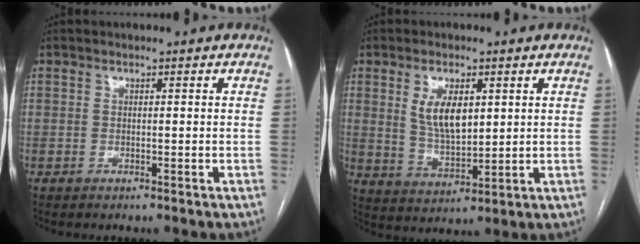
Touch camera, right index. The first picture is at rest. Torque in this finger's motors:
{"motor_torque": [0.22, 0.08, 0.17, 0.07]}